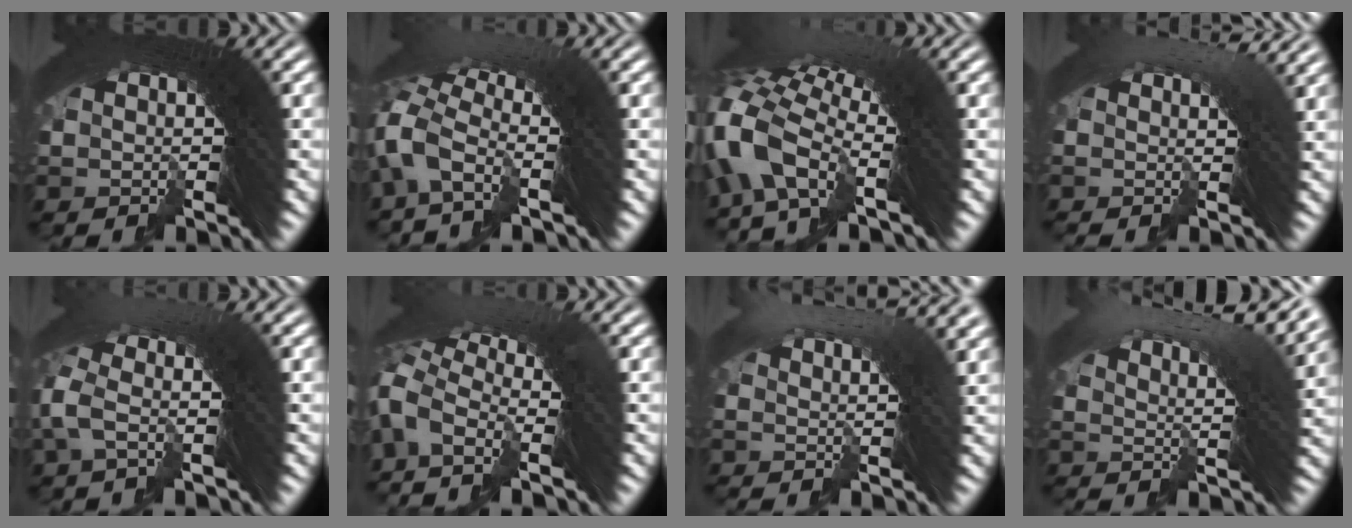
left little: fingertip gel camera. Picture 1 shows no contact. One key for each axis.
{"total": 3.3, "fx": -1.0, "fy": 2.2, "fz": 2.3, "tx": -0.047, "ty": 0.012, "tz": -0.028}
{"total": 5.8, "fx": -1.6, "fy": 3.8, "fz": 4.1, "tx": -0.098, "ty": -0.013, "tz": -0.030}
{"total": 2.5, "fx": 1.2, "fy": 0.5, "fz": 2.2, "tx": -0.017, "ty": 0.012, "tz": 0.009}
{"total": 2.1, "fx": -0.3, "fy": 0.5, "fz": 2.1, "tx": -0.033, "ty": 0.016, "tz": -0.015}
{"total": 5.0, "fx": -1.4, "fy": 4.0, "fz": 2.8, "tx": -0.061, "ty": 0.008, "tz": -0.034}
{"total": 4.3, "fx": 2.8, "fy": 0.2, "fz": 3.3, "tx": -0.029, "ty": 0.024, "tz": 0.033}
{"total": 6.9, "fx": 4.6, "fy": 0.4, "fz": 5.1, "tx": -0.057, "ty": 0.022, "tz": 0.064}